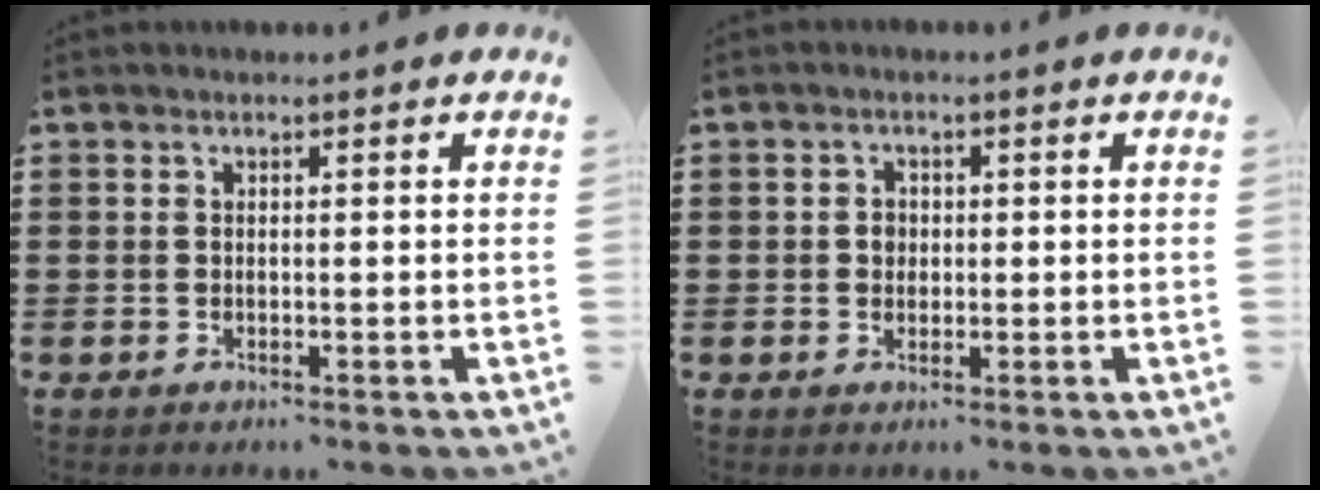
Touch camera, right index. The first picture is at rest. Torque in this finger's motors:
{"motor_torque": [0.40, -0.30, 0.17, 0.03]}